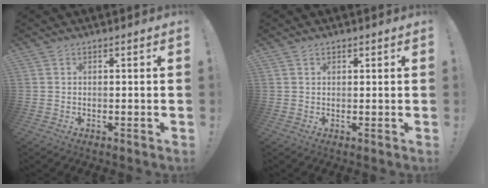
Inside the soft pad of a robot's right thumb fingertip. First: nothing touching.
{"total": 0.9, "force": [0.7, 0.5, 0.3], "torque": [-0.007, 0.001, 0.013]}